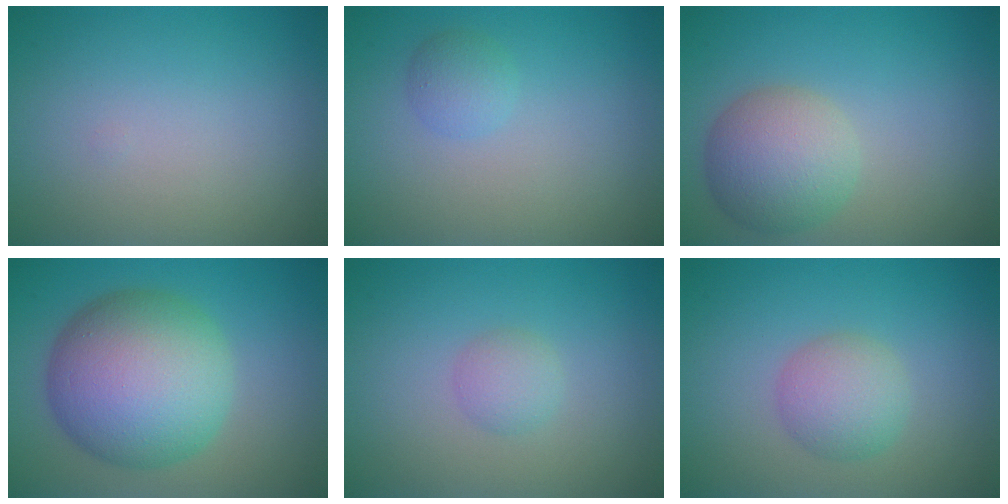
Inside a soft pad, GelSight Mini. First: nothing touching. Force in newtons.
{"total": 1.5, "press": 1.5, "slide": 0.1}
{"total": 5.2, "press": 5.2, "slide": 0.2}
{"total": 11.4, "press": 11.4, "slide": 0.3}
{"total": 1.6, "press": 1.6, "slide": 0.0}
{"total": 3.2, "press": 3.2, "slide": 0.0}